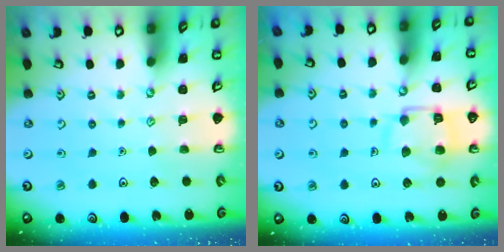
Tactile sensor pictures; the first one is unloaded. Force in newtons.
{"total": 12.8, "press": 12.7, "slide": 1.3}